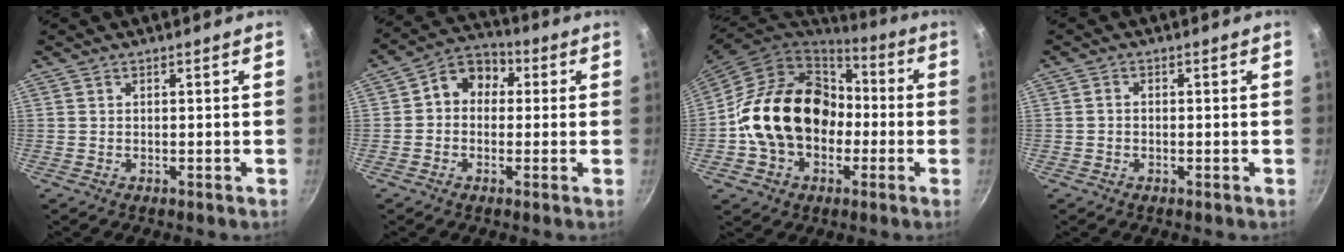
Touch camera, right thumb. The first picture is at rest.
{"total": 8.0, "force": [0.8, 6.6, 4.4], "torque": [-0.032, 0.020, -0.010]}
{"total": 21.4, "force": [-1.7, 16.3, 13.6], "torque": [-0.218, 0.056, -0.026]}
{"total": 1.0, "force": [-0.3, 0.8, 0.5], "torque": [-0.011, 0.006, -0.007]}